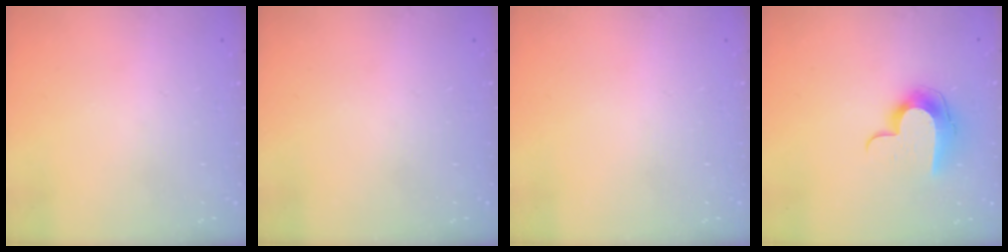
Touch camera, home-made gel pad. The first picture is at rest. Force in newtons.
{"total": 0.0}
{"total": 0.0}
{"total": 10.3, "press": 10.3, "slide": 0.1}